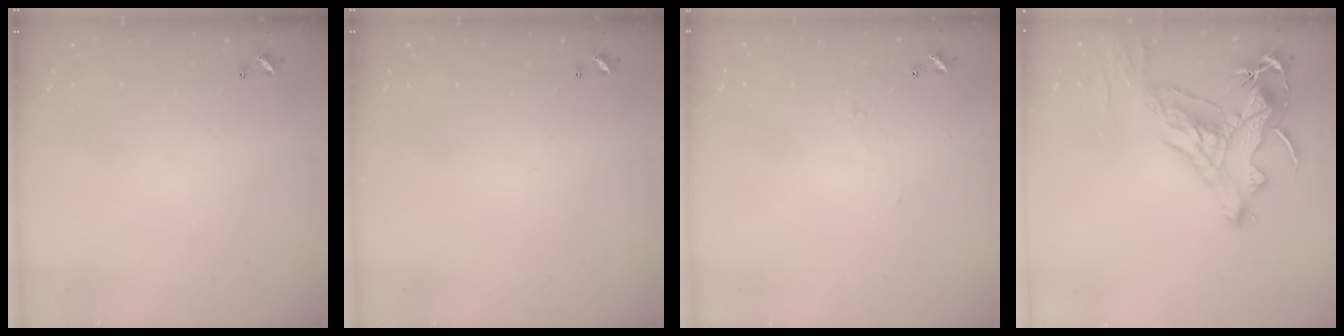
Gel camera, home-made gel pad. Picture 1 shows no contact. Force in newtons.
{"total": 0.0}
{"total": 2.0, "press": 1.9, "slide": 0.5}
{"total": 5.6, "press": 5.5, "slide": 1.4}